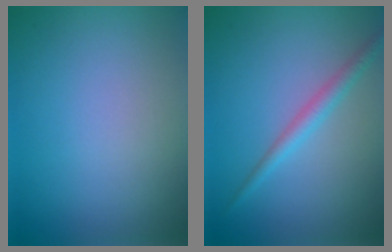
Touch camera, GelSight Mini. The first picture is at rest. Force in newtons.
{"total": 2.0, "press": 2.0, "slide": 0.1}